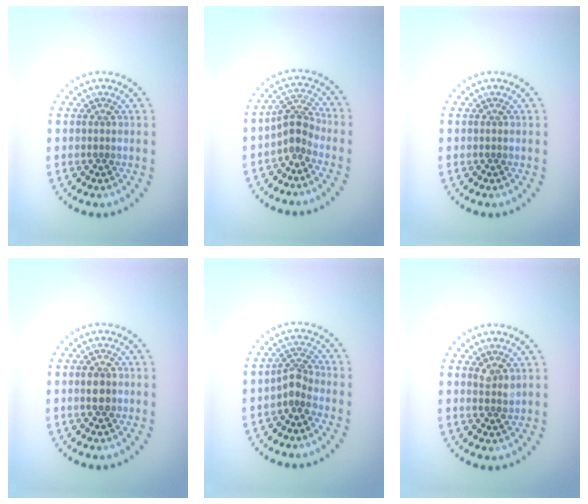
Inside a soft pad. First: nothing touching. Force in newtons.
{"total": 2.3, "press": 1.8, "slide": 1.5}
{"total": 0.0}
{"total": 2.1, "press": 2.1, "slide": 0.1}
{"total": 1.9, "press": 1.4, "slide": 1.3}
{"total": 1.2, "press": 1.1, "slide": 0.4}